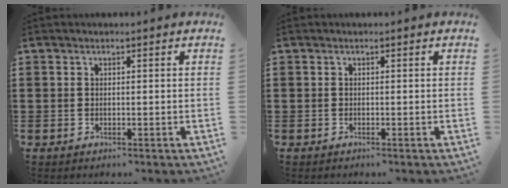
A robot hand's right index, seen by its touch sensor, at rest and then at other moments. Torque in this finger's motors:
{"motor_torque": [-0.01, -0.01, -0.01, -0.02]}